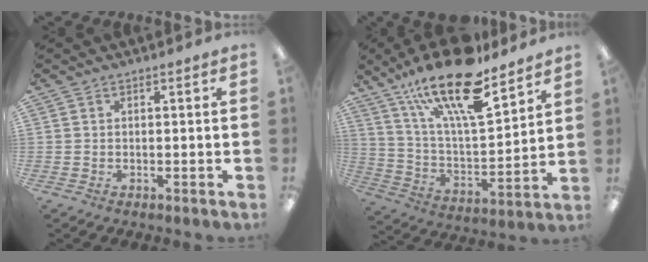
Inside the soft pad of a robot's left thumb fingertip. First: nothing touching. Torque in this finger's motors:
{"motor_torque": [0.43, 0.41, 1.51, -1.26, 0.52]}